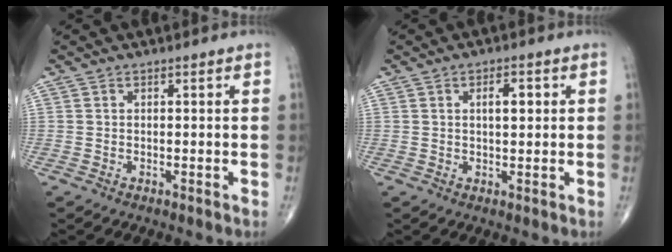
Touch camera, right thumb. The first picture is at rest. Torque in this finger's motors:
{"motor_torque": [0.85, 1.77, 0.48, 0.25, 0.00]}